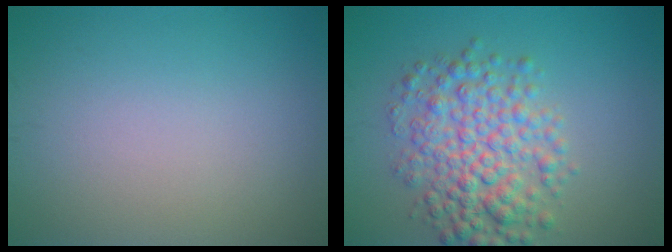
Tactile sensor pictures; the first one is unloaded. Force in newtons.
{"total": 6.2, "press": 6.2, "slide": 0.1}